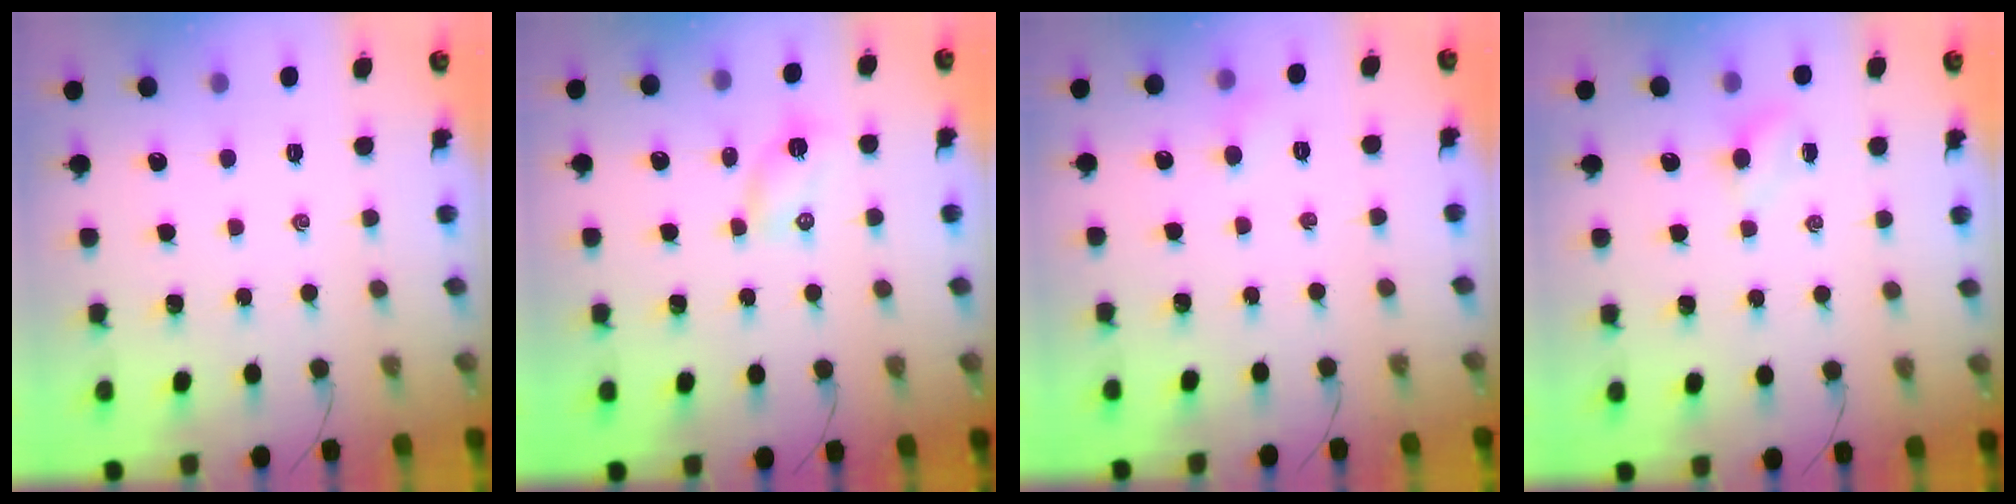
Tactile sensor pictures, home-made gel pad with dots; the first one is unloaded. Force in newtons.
{"total": 4.2, "press": 4.0, "slide": 1.3}
{"total": 3.4, "press": 3.2, "slide": 1.2}
{"total": 2.9, "press": 2.8, "slide": 0.9}